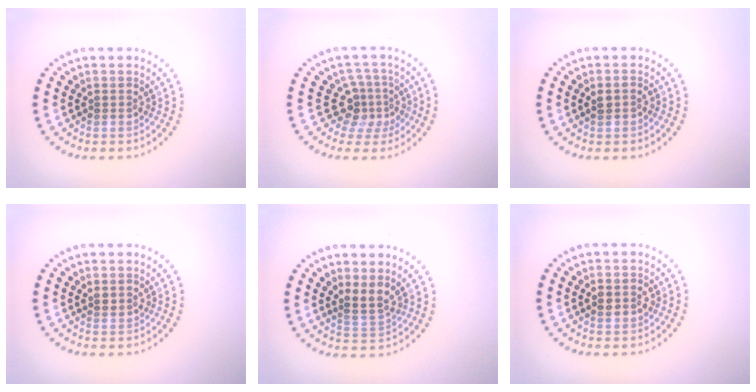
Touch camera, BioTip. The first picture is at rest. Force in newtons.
{"total": 3.2, "press": 2.3, "slide": 2.2}
{"total": 1.3, "press": 1.3, "slide": 0.1}
{"total": 0.7, "press": 0.3, "slide": 0.6}
{"total": 2.1, "press": 1.5, "slide": 1.4}
{"total": 1.4, "press": 1.4, "slide": 0.2}